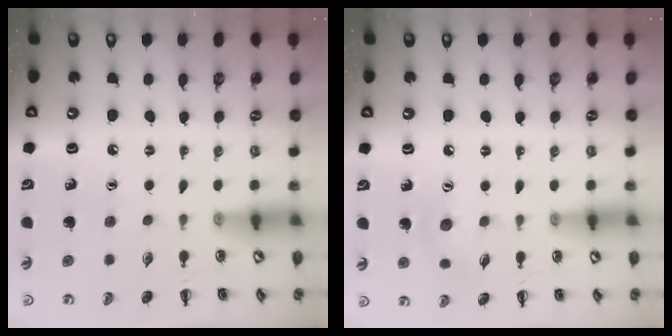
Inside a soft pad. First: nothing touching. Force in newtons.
{"total": 5.9, "press": 5.8, "slide": 1.1}